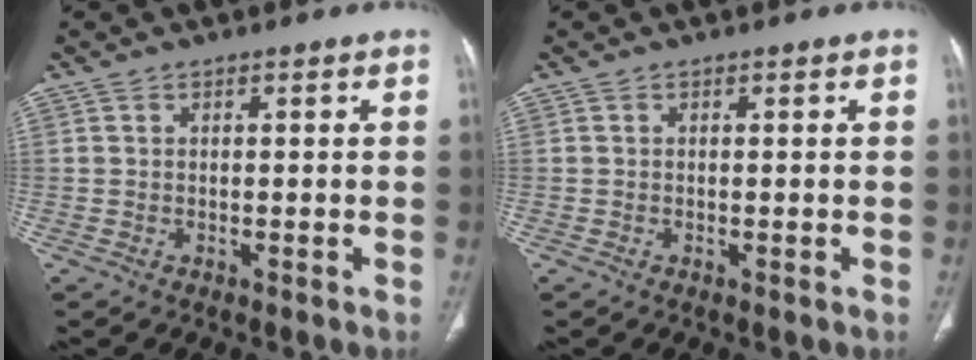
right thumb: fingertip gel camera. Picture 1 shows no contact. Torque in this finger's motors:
{"motor_torque": [-0.25, -0.44, -0.14, 0.00, 0.02]}